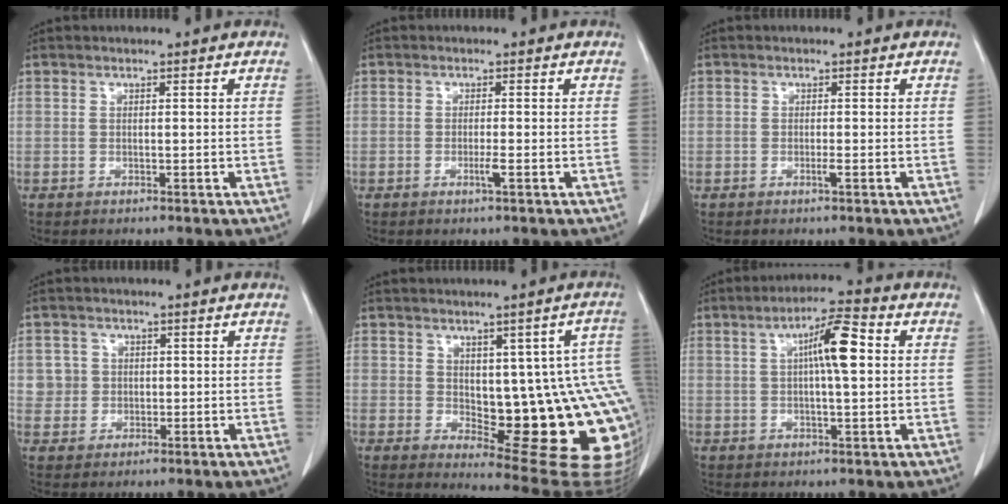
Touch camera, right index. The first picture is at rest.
{"total": 1.3, "force": [-0.5, -0.1, 1.2], "torque": [-0.023, -0.001, -0.008]}
{"total": 0.6, "force": [-0.2, -0.1, 0.5], "torque": [-0.009, 0.001, -0.002]}
{"total": 2.8, "force": [0.6, 2.8, -0.1], "torque": [0.016, 0.005, 0.010]}
{"total": 17.7, "force": [-1.4, 6.3, 16.5], "torque": [-0.126, 0.016, 0.007]}
{"total": 7.6, "force": [1.5, 1.0, 7.4], "torque": [-0.125, 0.016, 0.020]}